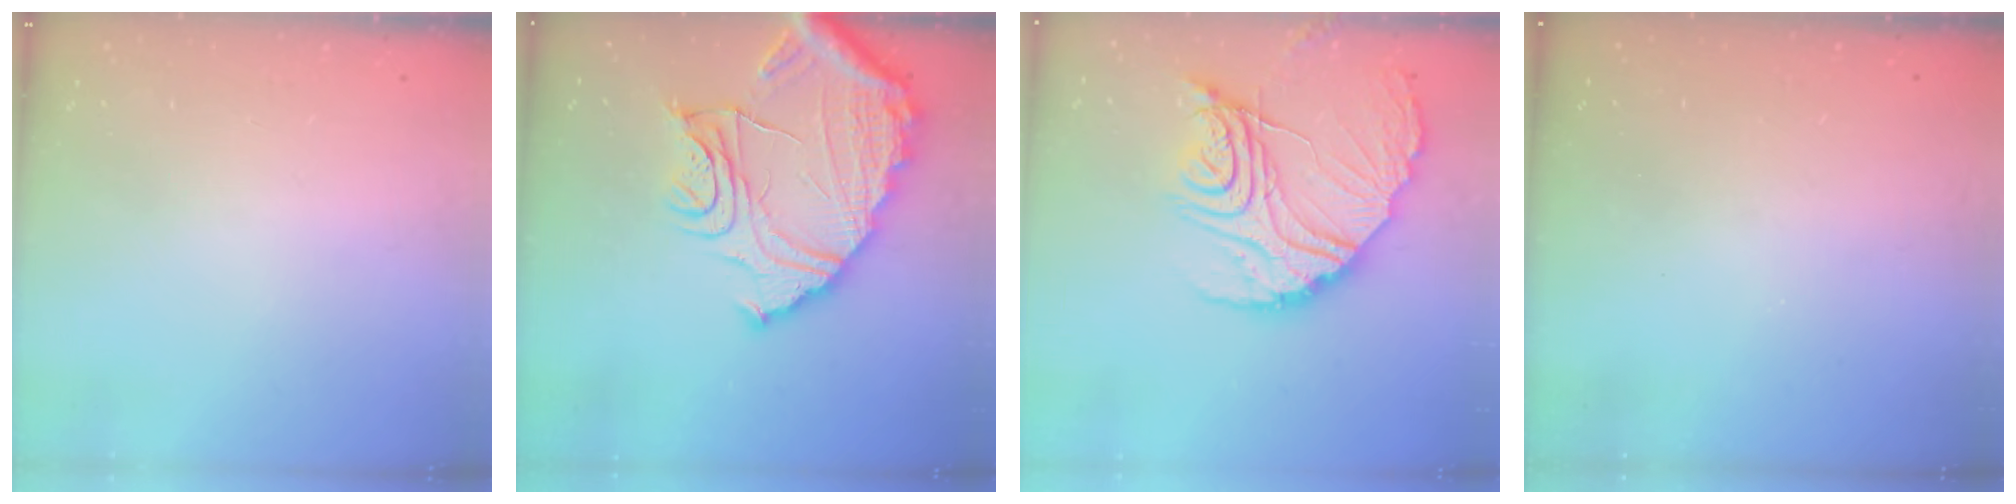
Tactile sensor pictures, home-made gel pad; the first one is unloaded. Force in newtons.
{"total": 22.3, "press": 22.1, "slide": 2.6}
{"total": 22.7, "press": 22.6, "slide": 2.3}
{"total": 3.1, "press": 3.1, "slide": 0.1}